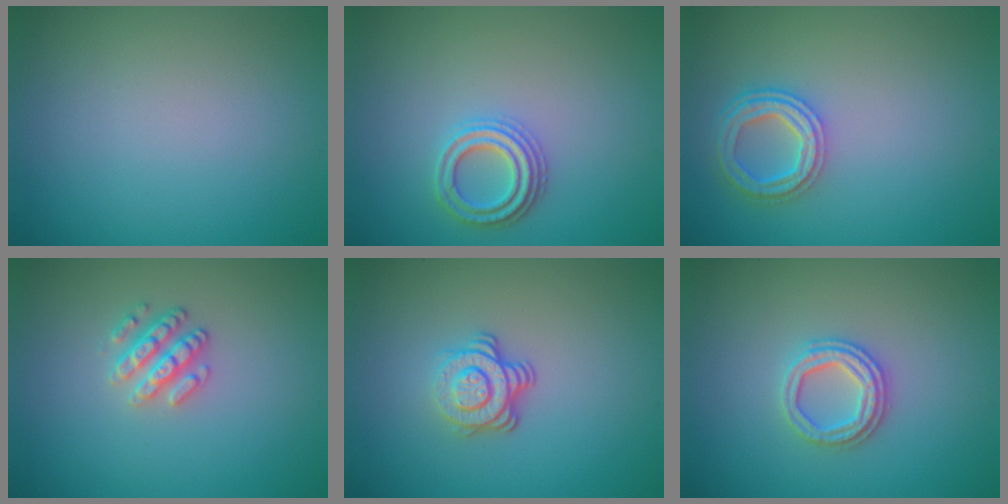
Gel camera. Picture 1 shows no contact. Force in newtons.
{"total": 2.7, "press": 2.6, "slide": 0.8}
{"total": 4.0, "press": 3.5, "slide": 1.9}
{"total": 2.5, "press": 2.4, "slide": 0.8}
{"total": 3.8, "press": 2.6, "slide": 2.8}
{"total": 2.9, "press": 2.7, "slide": 1.0}